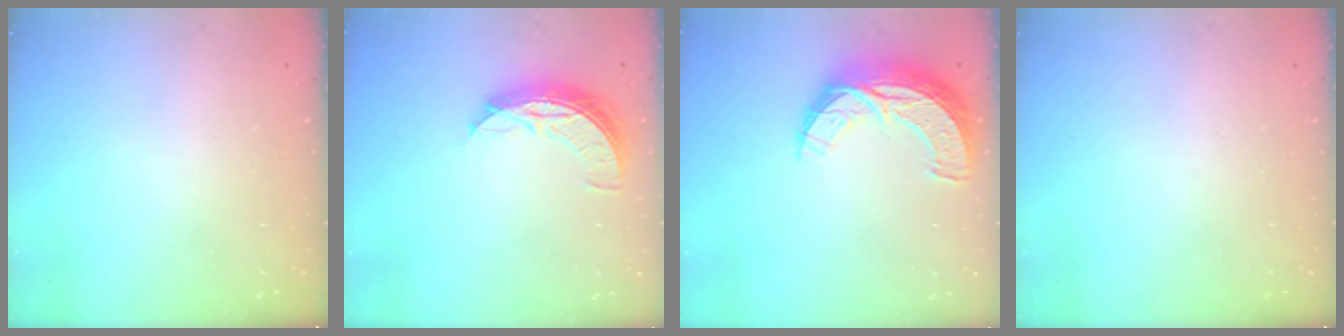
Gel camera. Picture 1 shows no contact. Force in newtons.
{"total": 8.4, "press": 8.4, "slide": 0.4}
{"total": 12.8, "press": 12.7, "slide": 1.0}
{"total": 0.0}